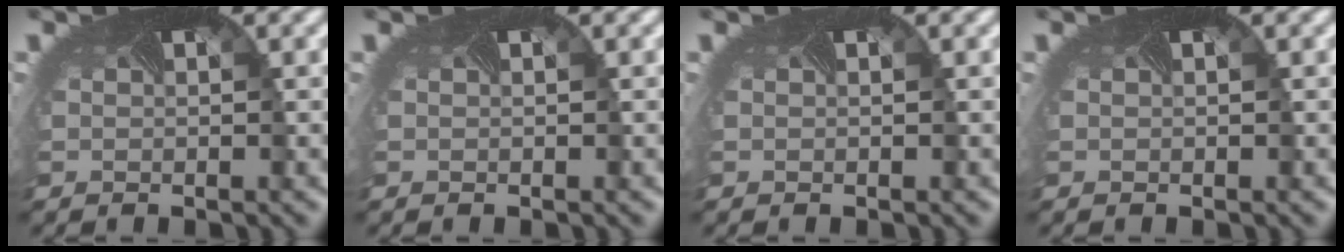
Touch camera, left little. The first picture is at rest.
{"total": 0.0}
{"total": 0.0}
{"total": 0.0}